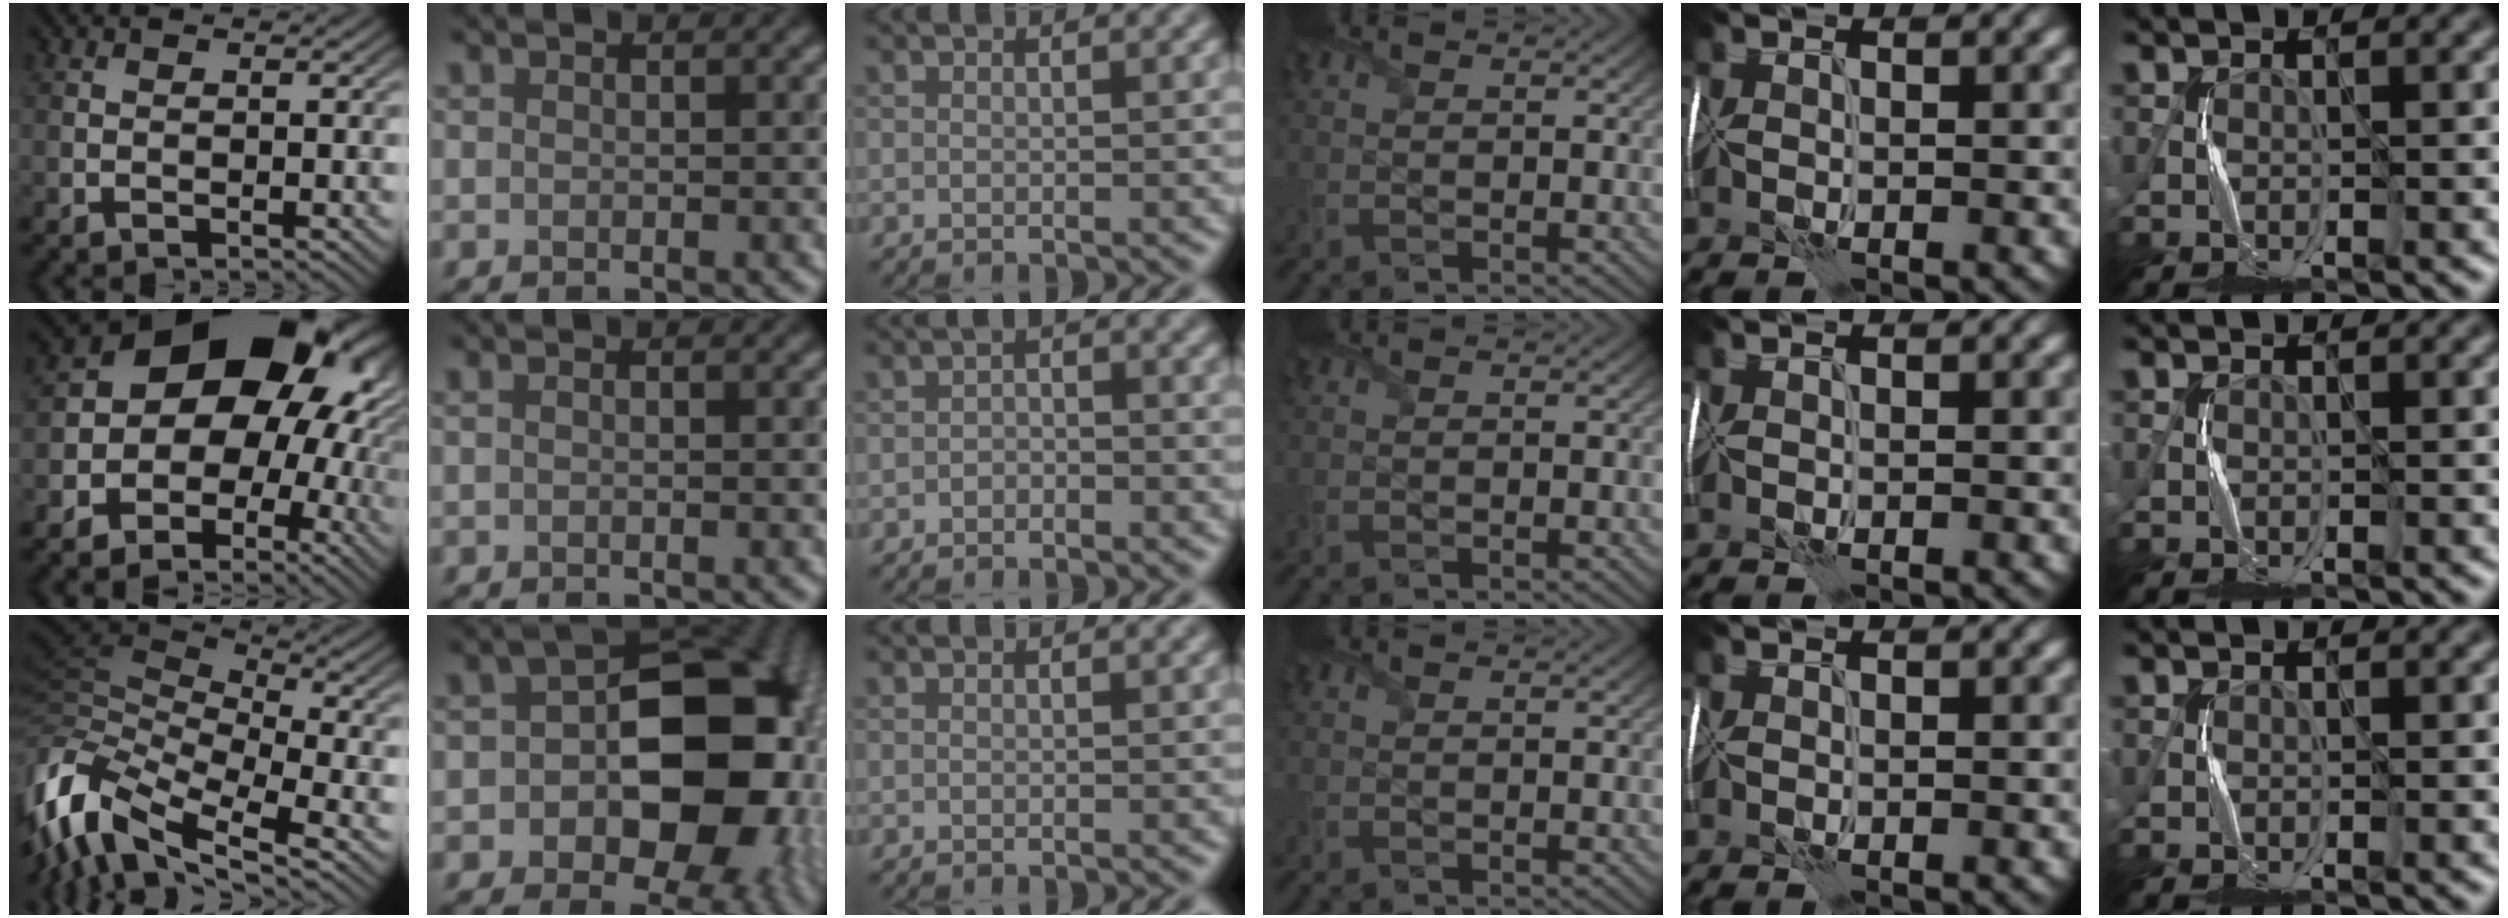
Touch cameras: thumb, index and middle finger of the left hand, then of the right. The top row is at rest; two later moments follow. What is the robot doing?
{"motion": "wrap", "object": "plastic wrap"}